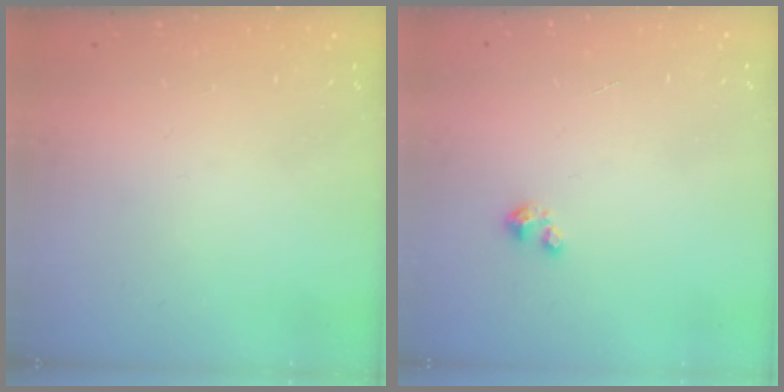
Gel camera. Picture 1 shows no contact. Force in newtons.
{"total": 1.6, "press": 1.6, "slide": 0.2}